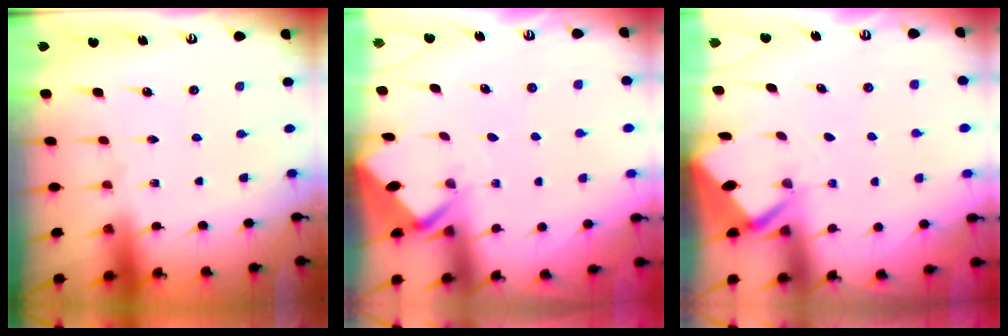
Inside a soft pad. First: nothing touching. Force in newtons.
{"total": 2.5, "press": 2.5, "slide": 0.1}
{"total": 2.5, "press": 2.5, "slide": 0.3}